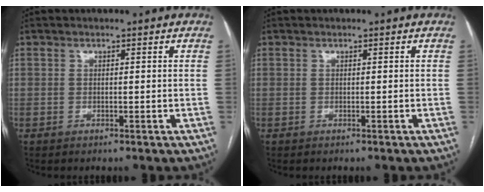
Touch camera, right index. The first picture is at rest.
{"total": 0.0}